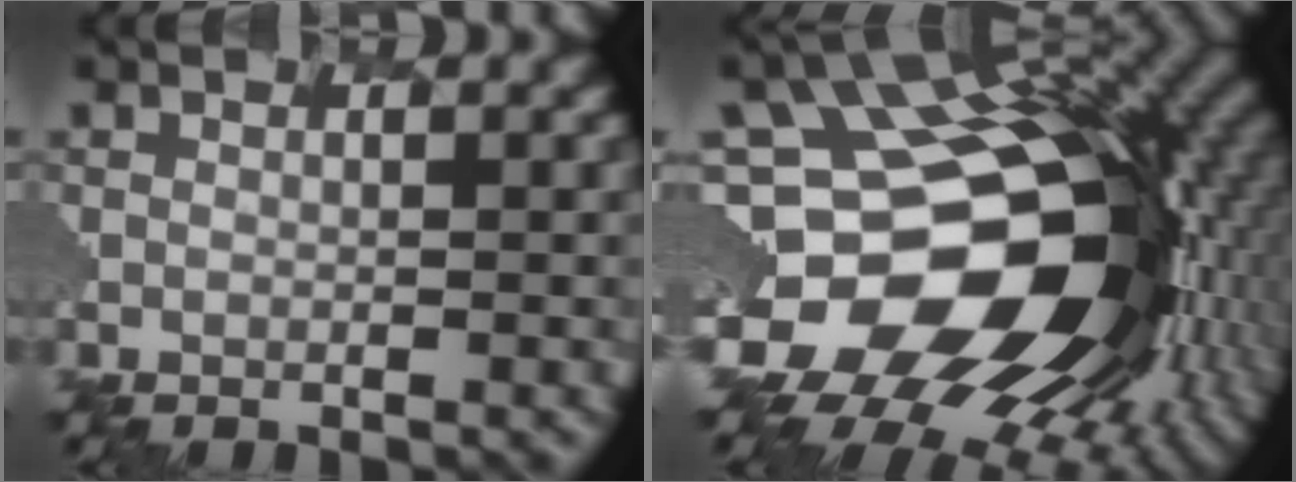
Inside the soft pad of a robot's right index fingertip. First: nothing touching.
{"total": 18.0, "force": [-3.0, 12.6, 12.5], "torque": [-0.244, -0.026, -0.034]}